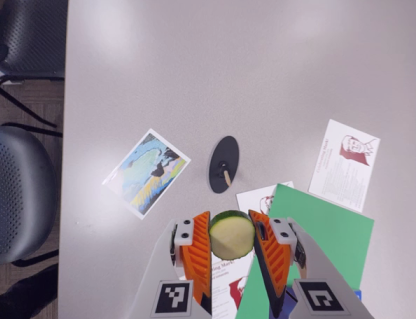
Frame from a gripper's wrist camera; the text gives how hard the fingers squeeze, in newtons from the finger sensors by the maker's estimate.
{"total": 13.9, "left": 14.1, "right": 13.8}